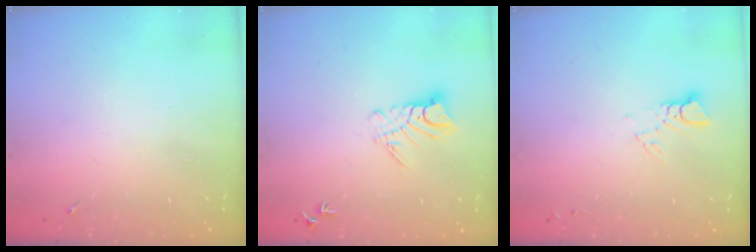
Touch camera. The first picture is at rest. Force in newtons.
{"total": 7.6, "press": 7.5, "slide": 0.7}
{"total": 2.9, "press": 2.9, "slide": 0.2}